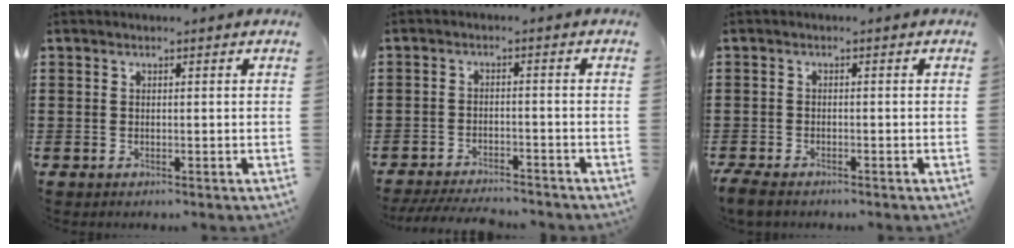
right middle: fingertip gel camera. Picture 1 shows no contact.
{"total": 3.9, "force": [-3.8, 0.3, 0.8], "torque": [-0.021, -0.002, -0.078]}
{"total": 1.8, "force": [-1.6, 0.4, 0.7], "torque": [-0.029, -0.003, -0.038]}